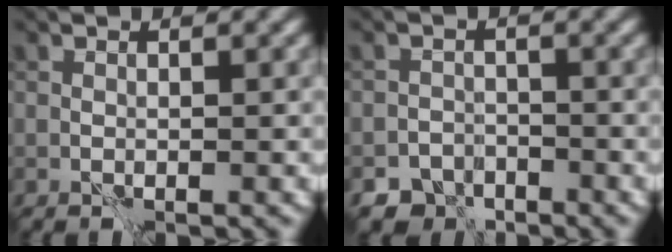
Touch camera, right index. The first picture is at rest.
{"total": 4.0, "force": [-3.2, 2.4, 0.3], "torque": [0.017, 0.003, -0.048]}